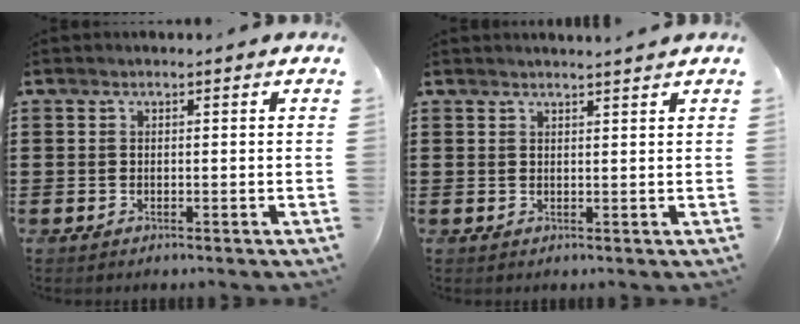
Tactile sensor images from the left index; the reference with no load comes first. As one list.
[{"total": 1.5, "force": [1.5, -0.3, 0.4], "torque": [-0.008, -0.001, 0.029]}]